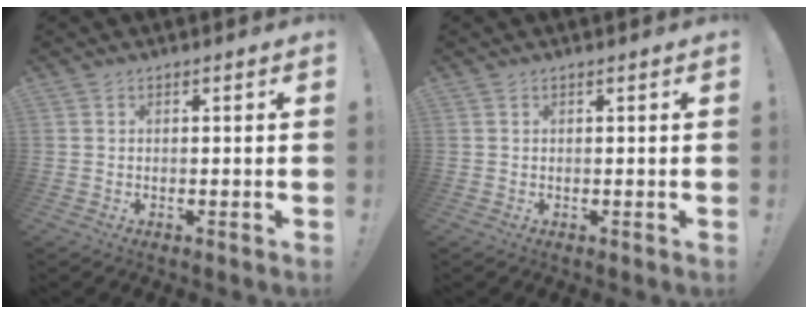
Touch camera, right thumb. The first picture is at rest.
{"total": 0.0}